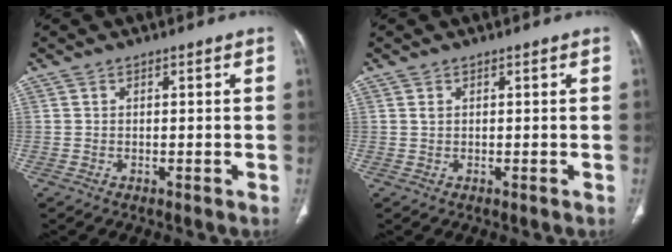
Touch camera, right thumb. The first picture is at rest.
{"total": 0.5, "force": [0.3, 0.4, 0.3], "torque": [-0.006, 0.003, 0.006]}